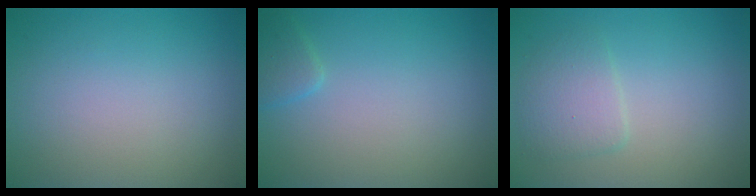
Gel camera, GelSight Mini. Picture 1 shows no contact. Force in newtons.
{"total": 1.4, "press": 1.4, "slide": 0.1}
{"total": 2.4, "press": 2.4, "slide": 0.0}